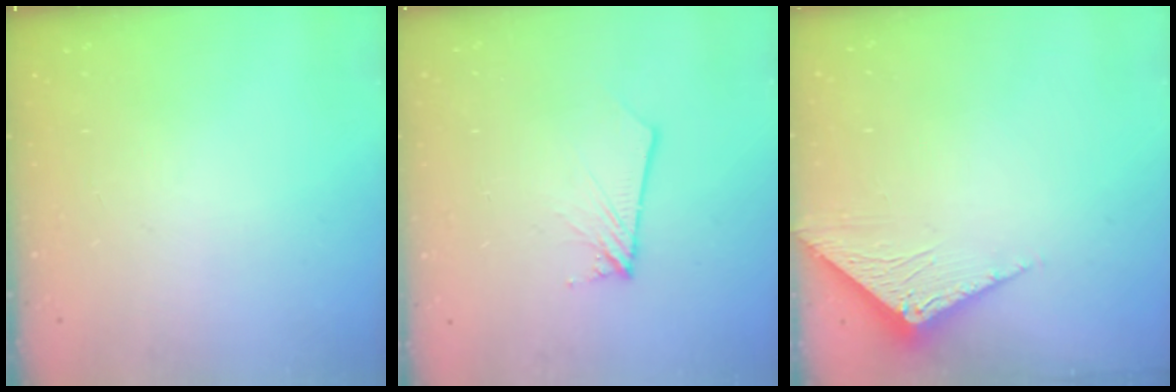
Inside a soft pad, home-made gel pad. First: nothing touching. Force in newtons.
{"total": 2.8, "press": 2.8, "slide": 0.3}
{"total": 3.4, "press": 3.4, "slide": 0.2}